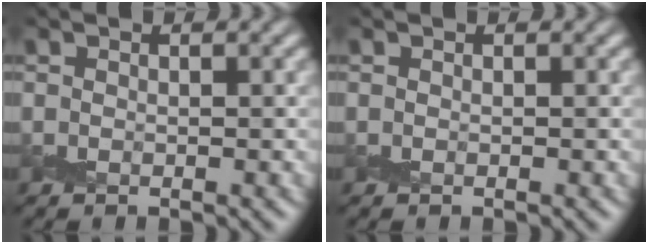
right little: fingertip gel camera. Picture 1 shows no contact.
{"total": 0.0}